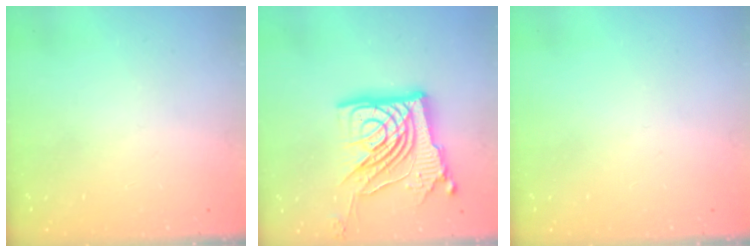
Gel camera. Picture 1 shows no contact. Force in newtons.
{"total": 22.5, "press": 22.4, "slide": 2.7}
{"total": 0.0}